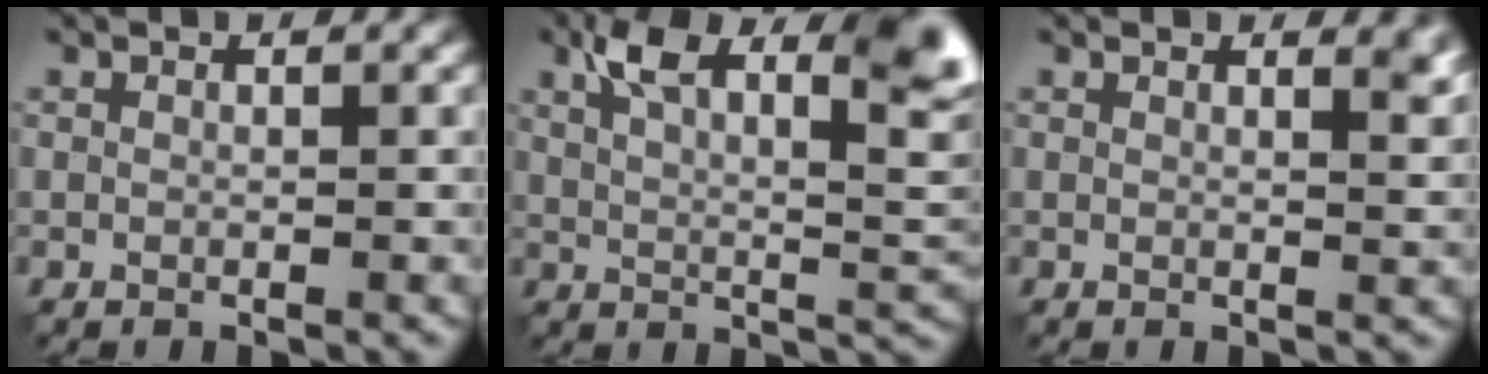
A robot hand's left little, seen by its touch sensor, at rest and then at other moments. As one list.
[{"total": 10.1, "force": [4.6, 3.5, 8.4], "torque": [-0.138, 0.012, 0.074]}, {"total": 2.4, "force": [1.8, 0.9, 1.4], "torque": [-0.004, -0.001, 0.022]}]